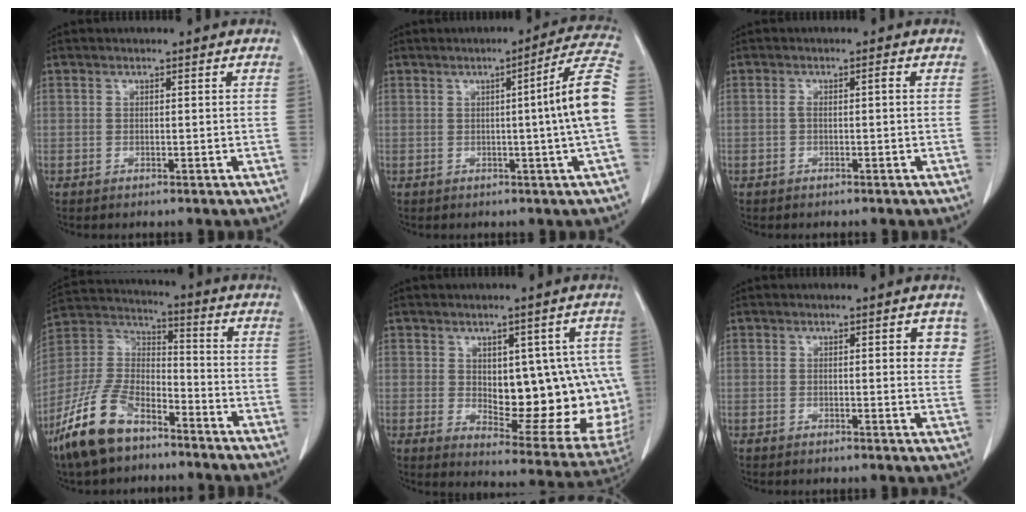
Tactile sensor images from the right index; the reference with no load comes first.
{"total": 9.8, "force": [-0.5, -2.0, 9.6], "torque": [-0.119, 0.003, -0.009]}
{"total": 1.3, "force": [-0.1, 0.3, 1.3], "torque": [-0.023, 0.004, -0.003]}
{"total": 14.1, "force": [-9.6, 6.1, 8.4], "torque": [-0.186, 0.003, -0.186]}
{"total": 17.9, "force": [0.1, 8.0, 16.0], "torque": [-0.162, 0.004, 0.029]}
{"total": 3.5, "force": [1.5, 1.1, 3.0], "torque": [-0.025, -0.004, 0.010]}